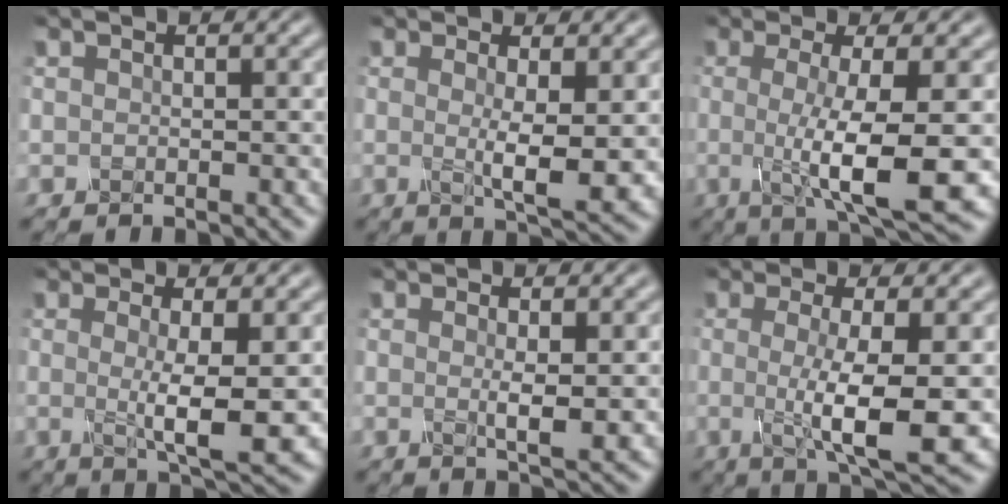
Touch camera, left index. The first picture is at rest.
{"total": 4.2, "force": [0.2, 0.7, 4.1], "torque": [-0.066, -0.012, 0.006]}
{"total": 8.0, "force": [-1.0, 1.7, 7.8], "torque": [-0.119, -0.010, -0.017]}
{"total": 4.7, "force": [-0.1, 0.8, 4.6], "torque": [-0.077, -0.010, -0.001]}
{"total": 2.2, "force": [0.1, 0.3, 2.2], "torque": [-0.039, -0.008, 0.001]}
{"total": 6.8, "force": [-0.6, 1.4, 6.6], "torque": [-0.105, -0.010, -0.010]}